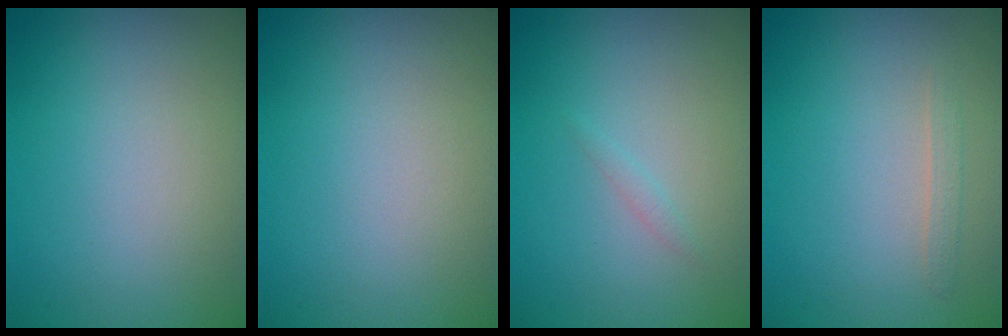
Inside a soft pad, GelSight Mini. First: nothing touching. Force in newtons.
{"total": 0.0}
{"total": 0.6, "press": 0.6, "slide": 0.0}
{"total": 0.9, "press": 0.8, "slide": 0.1}